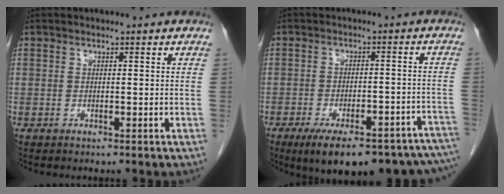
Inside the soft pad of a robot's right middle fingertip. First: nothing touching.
{"total": 21.4, "force": [-16.8, 5.7, 12.0], "torque": [-0.120, 0.006, -0.211]}